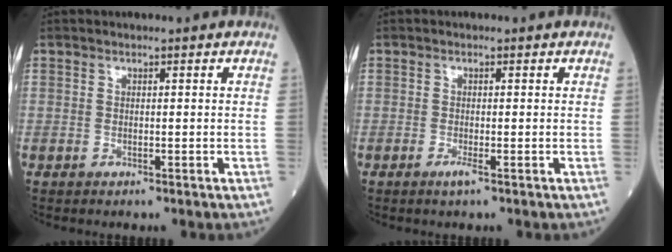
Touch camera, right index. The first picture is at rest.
{"total": 1.3, "force": [-0.7, -0.2, 1.1], "torque": [-0.020, -0.003, -0.013]}